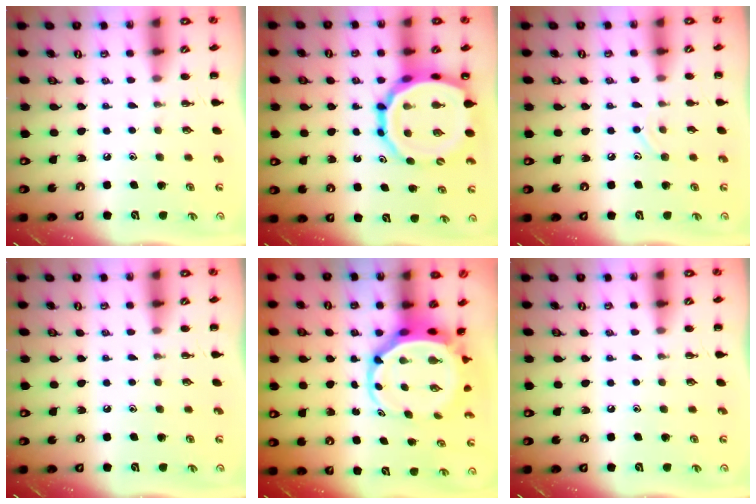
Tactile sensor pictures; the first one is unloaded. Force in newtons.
{"total": 18.0, "press": 17.5, "slide": 4.1}
{"total": 6.5, "press": 6.1, "slide": 2.1}
{"total": 0.0}
{"total": 6.4, "press": 6.2, "slide": 1.6}
{"total": 0.0}